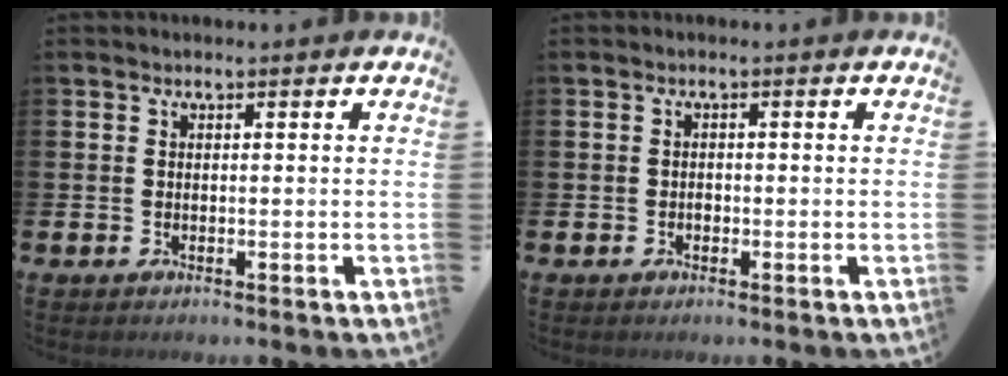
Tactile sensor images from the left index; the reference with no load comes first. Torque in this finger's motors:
{"motor_torque": [0.08, 0.00, -0.05, 0.00]}